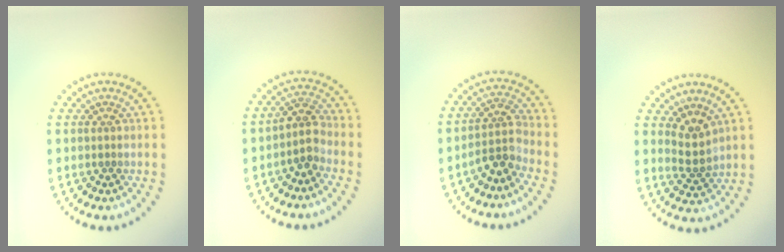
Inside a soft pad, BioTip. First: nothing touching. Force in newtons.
{"total": 2.6, "press": 2.0, "slide": 1.6}
{"total": 3.0, "press": 2.1, "slide": 2.1}
{"total": 2.4, "press": 1.8, "slide": 1.6}